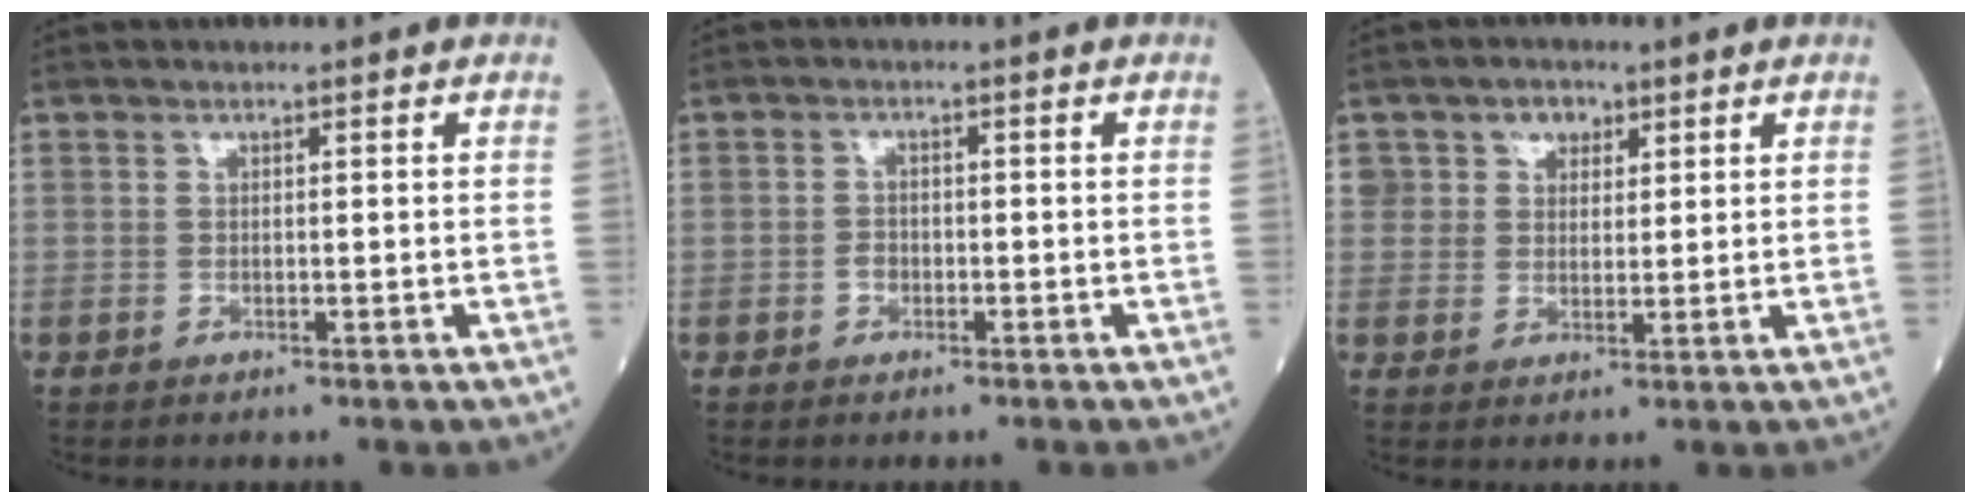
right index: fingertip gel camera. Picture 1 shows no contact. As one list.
[{"total": 1.5, "force": [-0.7, 1.1, 0.7], "torque": [-0.010, 0.006, -0.012]}, {"total": 4.4, "force": [2.1, 3.6, 1.3], "torque": [-0.014, 0.004, 0.036]}]